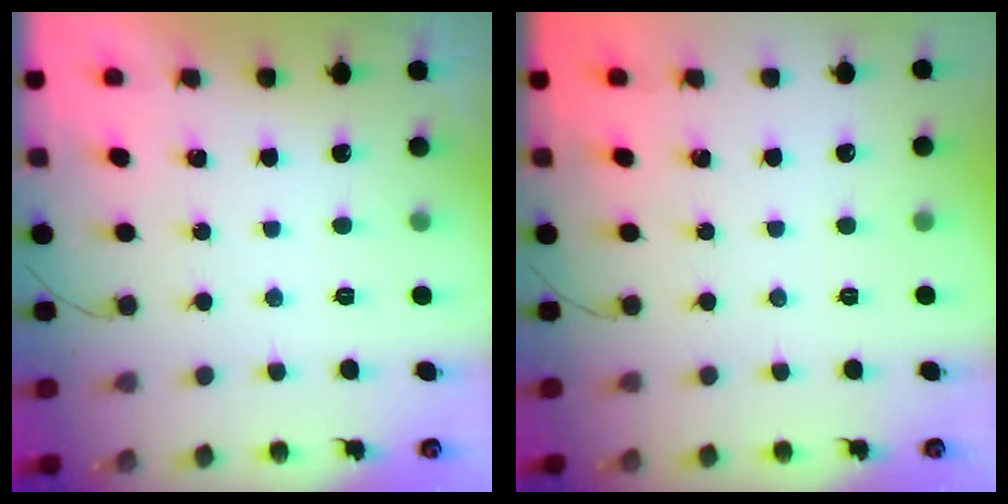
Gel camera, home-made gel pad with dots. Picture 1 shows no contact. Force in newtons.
{"total": 0.0}